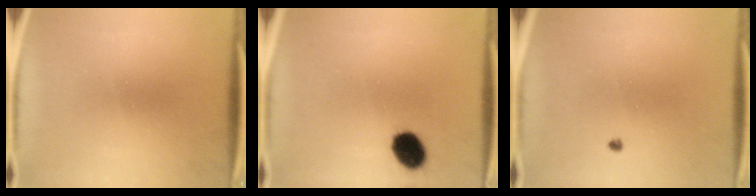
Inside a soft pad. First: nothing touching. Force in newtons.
{"total": 7.7}
{"total": 0.7}